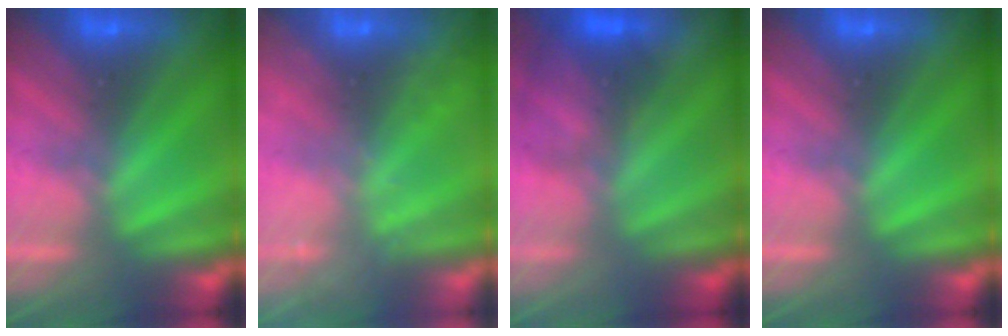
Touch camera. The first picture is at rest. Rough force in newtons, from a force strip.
{"total": 2.3}
{"total": 4.9}
{"total": 0.0}